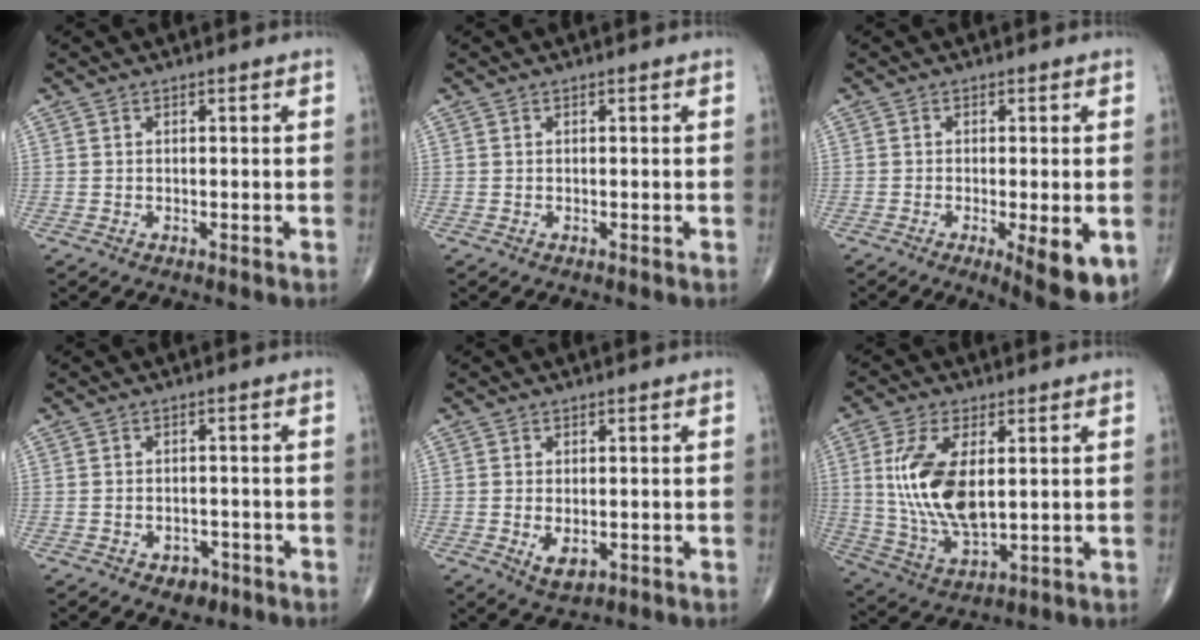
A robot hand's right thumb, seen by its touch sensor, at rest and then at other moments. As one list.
[{"total": 0.0}, {"total": 8.7, "force": [-2.6, 2.2, 8.0], "torque": [-0.108, -0.020, -0.035]}, {"total": 3.3, "force": [-1.8, 2.3, 1.4], "torque": [-0.008, 0.013, -0.020]}, {"total": 3.8, "force": [-0.8, 2.2, 3.0], "torque": [-0.047, -0.008, -0.005]}, {"total": 14.4, "force": [2.2, 6.9, 12.4], "torque": [-0.252, -0.015, 0.054]}]